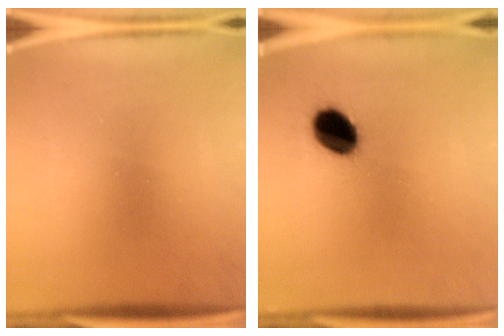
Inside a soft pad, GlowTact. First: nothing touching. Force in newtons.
{"total": 9.1}